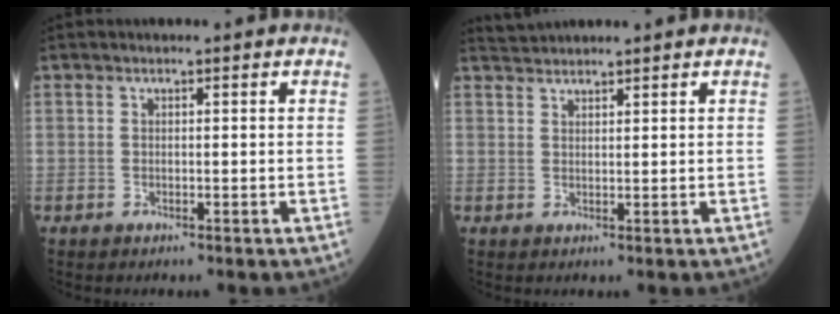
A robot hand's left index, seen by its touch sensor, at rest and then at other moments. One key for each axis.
{"total": 3.3, "fx": 3.3, "fy": 0.0, "fz": 0.6, "tx": -0.010, "ty": 0.030, "tz": 0.065}